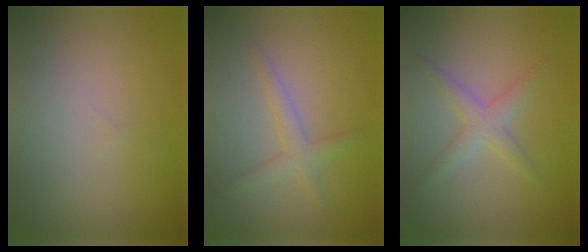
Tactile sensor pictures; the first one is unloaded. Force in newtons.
{"total": 2.0, "press": 1.9, "slide": 0.2}
{"total": 2.3, "press": 2.3, "slide": 0.1}